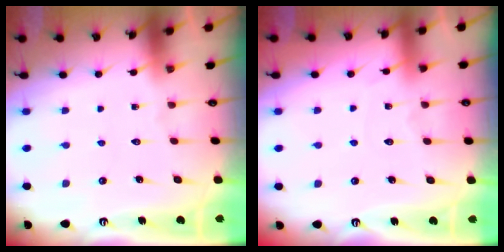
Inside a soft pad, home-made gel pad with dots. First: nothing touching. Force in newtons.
{"total": 3.9, "press": 3.9, "slide": 0.4}